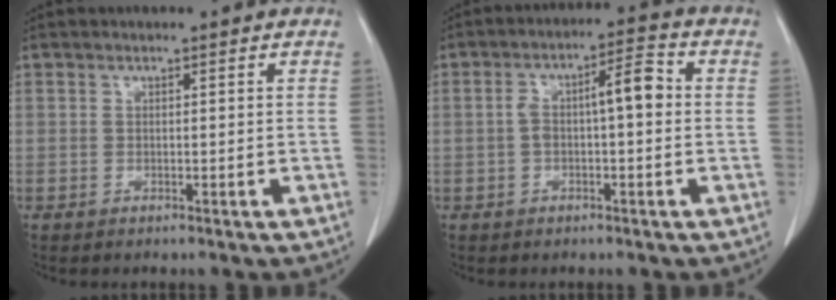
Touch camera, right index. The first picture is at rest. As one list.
[{"total": 6.7, "force": [0.2, 1.7, 6.5], "torque": [-0.116, 0.034, 0.005]}]